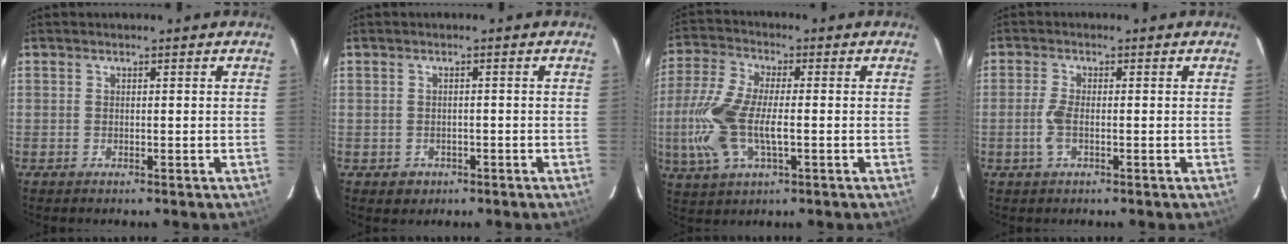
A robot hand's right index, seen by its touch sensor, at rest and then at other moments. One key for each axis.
{"total": 2.6, "fx": -1.0, "fy": 2.4, "fz": 0.5, "tx": -0.013, "ty": 0.002, "tz": -0.007}
{"total": 13.6, "fx": -2.1, "fy": 5.8, "fz": 12.1, "tx": -0.275, "ty": 0.000, "tz": -0.043}
{"total": 3.4, "fx": -0.9, "fy": 1.2, "fz": 3.1, "tx": -0.071, "ty": -0.001, "tz": -0.019}